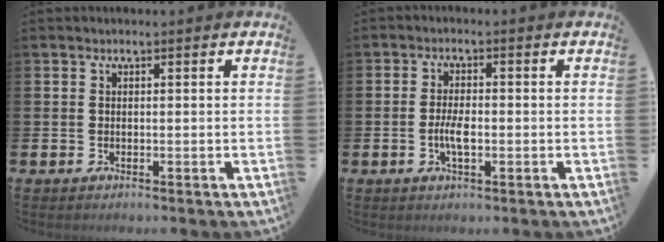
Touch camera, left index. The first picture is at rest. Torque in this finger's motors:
{"motor_torque": [0.82, 0.31, 0.16, 0.11]}